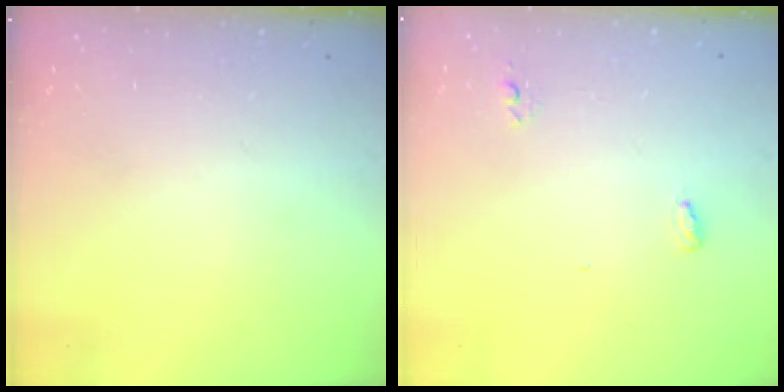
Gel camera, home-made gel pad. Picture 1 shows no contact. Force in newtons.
{"total": 4.2, "press": 4.0, "slide": 1.3}